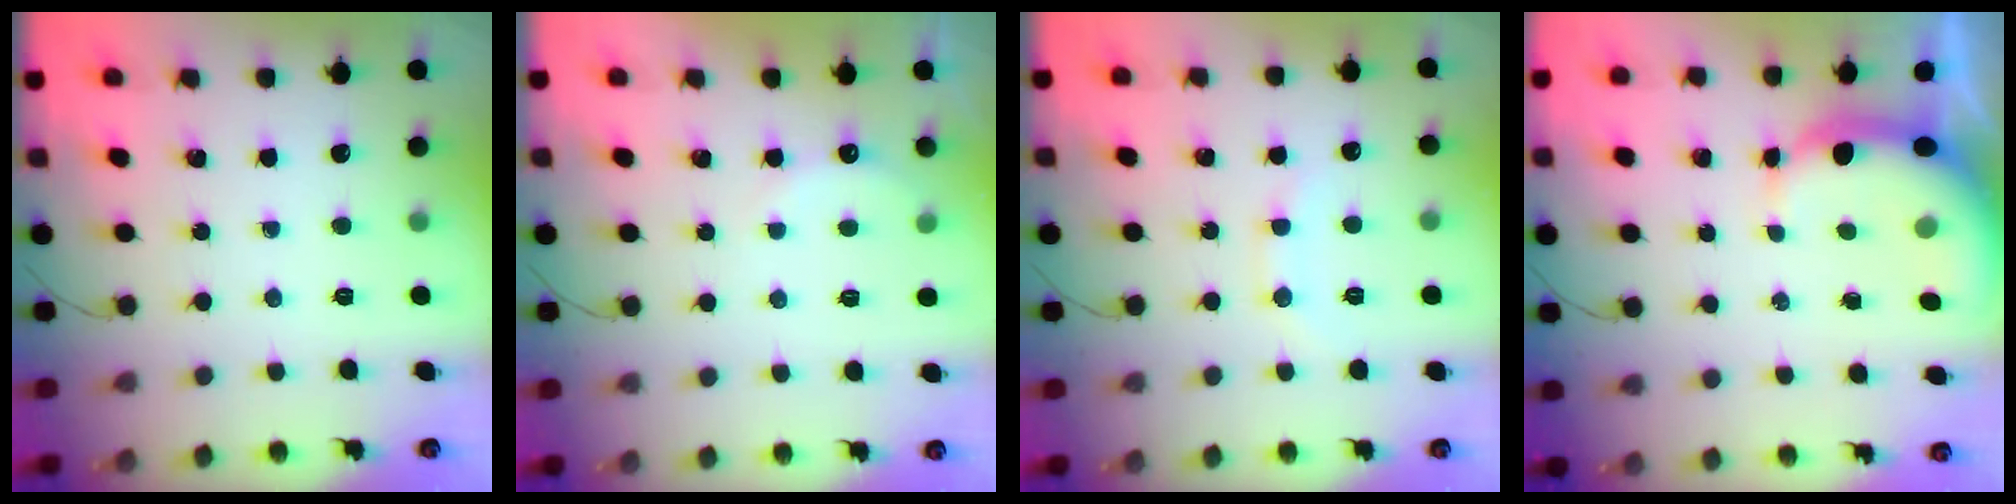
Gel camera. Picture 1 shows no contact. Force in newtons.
{"total": 5.4, "press": 5.2, "slide": 1.5}
{"total": 7.3, "press": 7.3, "slide": 0.9}
{"total": 5.8, "press": 5.7, "slide": 1.3}